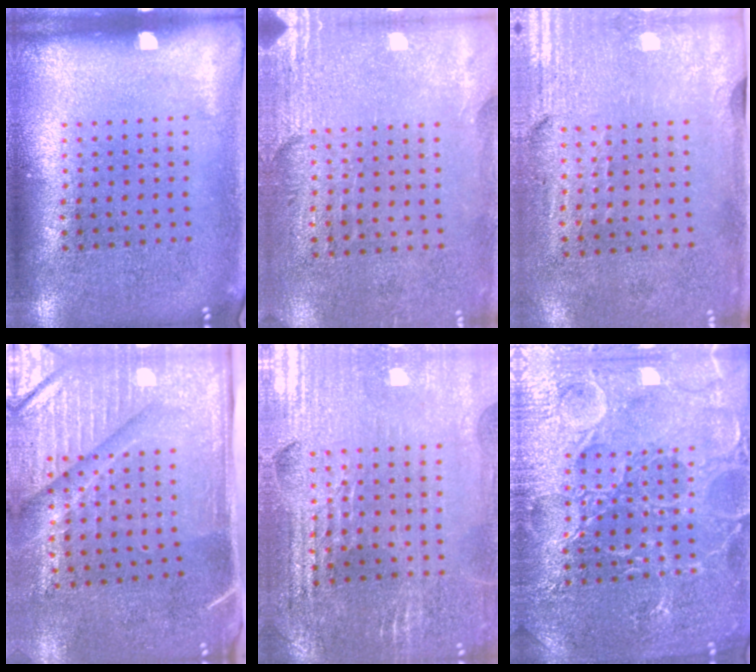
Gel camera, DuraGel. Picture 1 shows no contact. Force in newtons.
{"total": 2.8, "press": 2.4, "slide": 1.3}
{"total": 2.9, "press": 2.5, "slide": 1.5}
{"total": 4.7, "press": 4.0, "slide": 2.5}
{"total": 2.9, "press": 2.9, "slide": 0.6}
{"total": 4.7, "press": 4.6, "slide": 0.6}